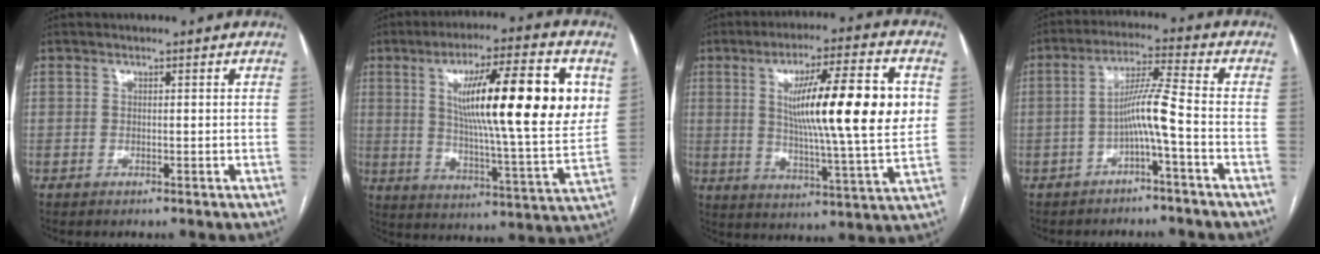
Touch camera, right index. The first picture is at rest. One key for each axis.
{"total": 21.3, "fx": 5.7, "fy": 2.2, "fz": 20.3, "tx": -0.309, "ty": 0.001, "tz": 0.079}
{"total": 19.0, "fx": 3.4, "fy": 1.1, "fz": 18.7, "tx": -0.291, "ty": 0.000, "tz": 0.045}
{"total": 6.3, "fx": -2.2, "fy": -0.7, "fz": 5.8, "tx": -0.106, "ty": 0.019, "tz": -0.041}